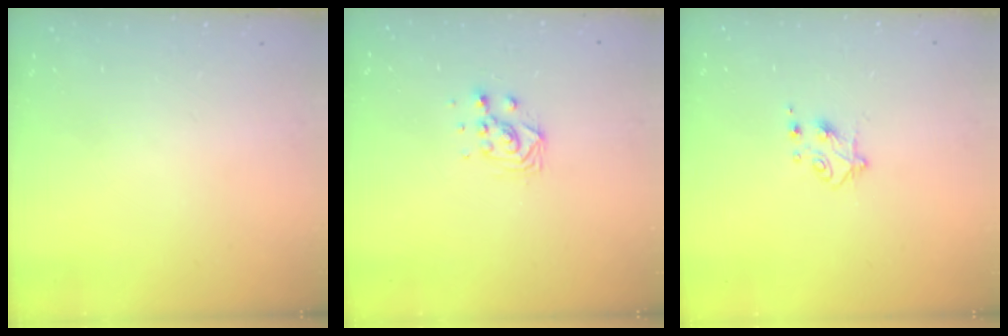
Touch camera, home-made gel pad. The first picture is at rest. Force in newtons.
{"total": 5.3, "press": 5.2, "slide": 0.2}
{"total": 4.8, "press": 4.8, "slide": 0.6}